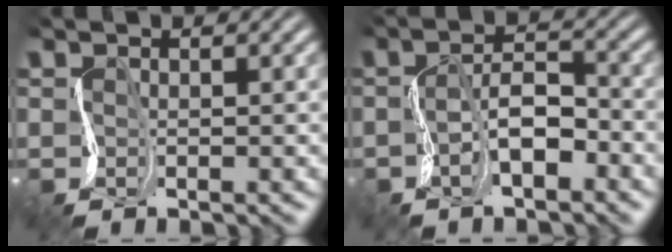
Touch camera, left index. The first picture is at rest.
{"total": 1.8, "force": [-1.3, 0.6, 1.0], "torque": [-0.044, 0.013, -0.028]}